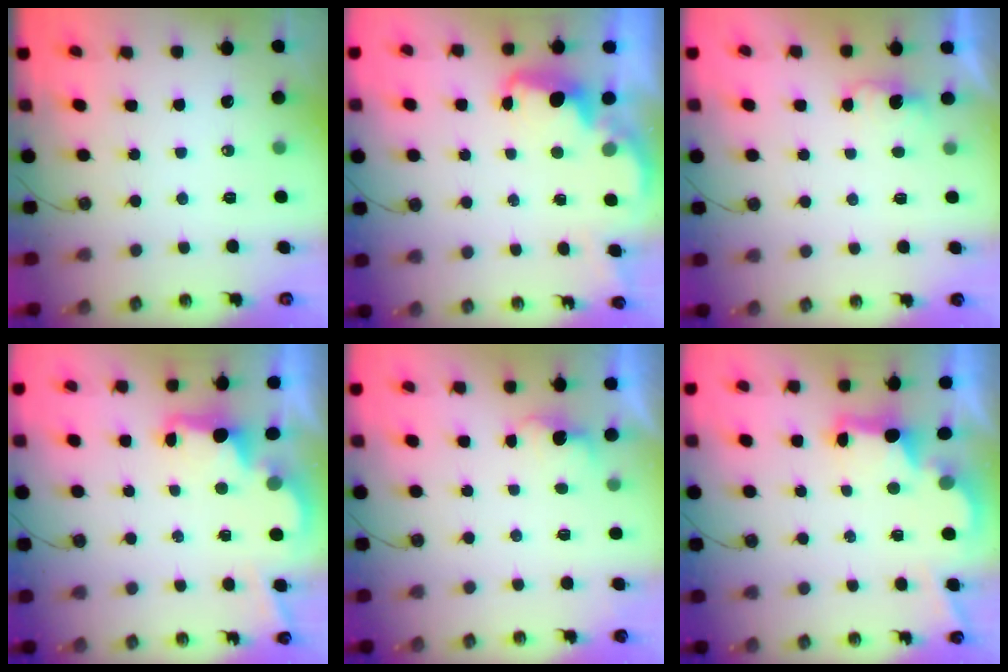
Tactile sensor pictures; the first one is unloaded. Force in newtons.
{"total": 2.2, "press": 2.1, "slide": 0.6}
{"total": 1.6, "press": 1.4, "slide": 0.8}
{"total": 2.5, "press": 2.4, "slide": 0.8}
{"total": 1.5, "press": 1.3, "slide": 0.8}
{"total": 2.8, "press": 2.6, "slide": 0.9}